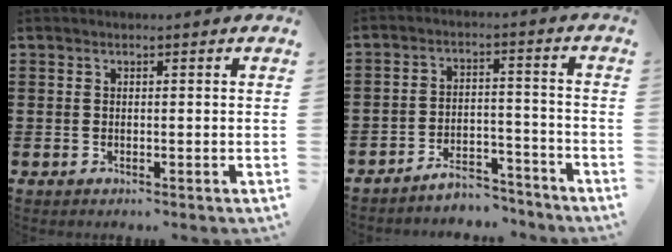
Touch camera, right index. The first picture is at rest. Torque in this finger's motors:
{"motor_torque": [-0.39, 0.49, -0.02, -0.09]}